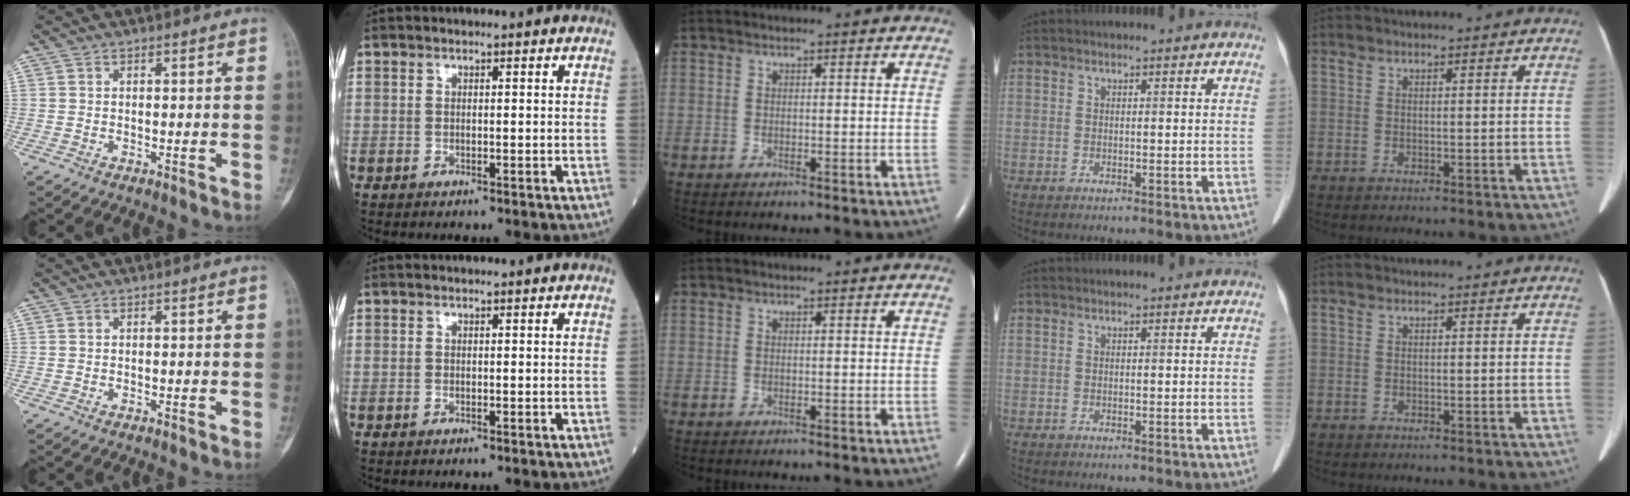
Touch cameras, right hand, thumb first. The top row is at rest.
{}